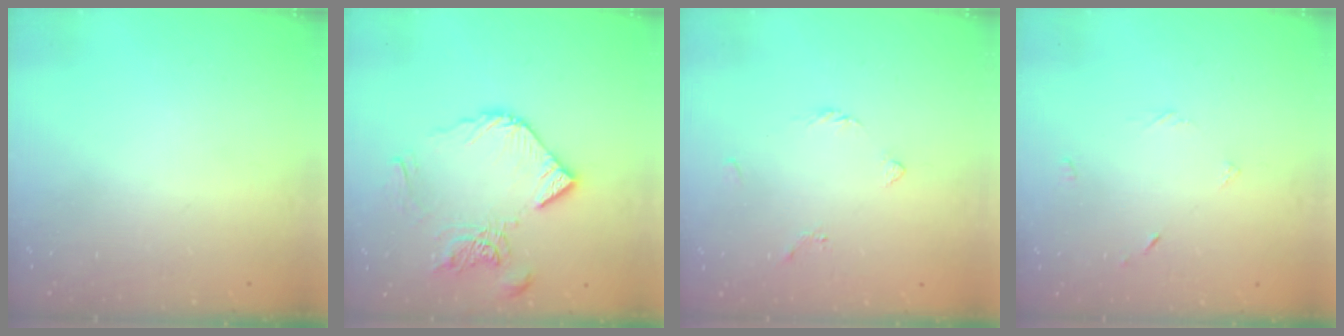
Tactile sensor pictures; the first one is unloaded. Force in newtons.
{"total": 13.1, "press": 13.0, "slide": 1.1}
{"total": 2.4, "press": 2.3, "slide": 0.6}
{"total": 2.0, "press": 2.0, "slide": 0.2}